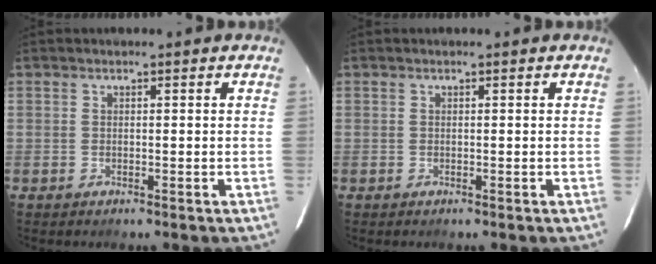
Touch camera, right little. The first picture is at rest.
{"total": 0.0}